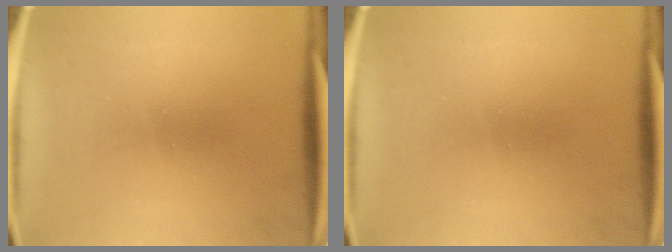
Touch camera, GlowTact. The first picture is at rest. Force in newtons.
{"total": 0.0}